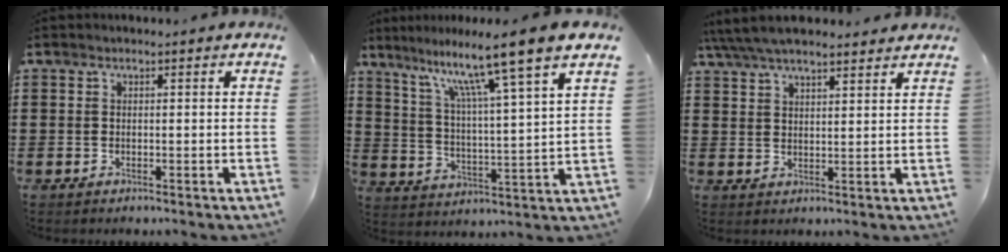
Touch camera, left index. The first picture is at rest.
{"total": 11.1, "force": [8.5, -0.8, 7.0], "torque": [-0.147, -0.051, 0.131]}
{"total": 5.5, "force": [5.0, 1.2, 2.0], "torque": [-0.054, -0.009, 0.092]}